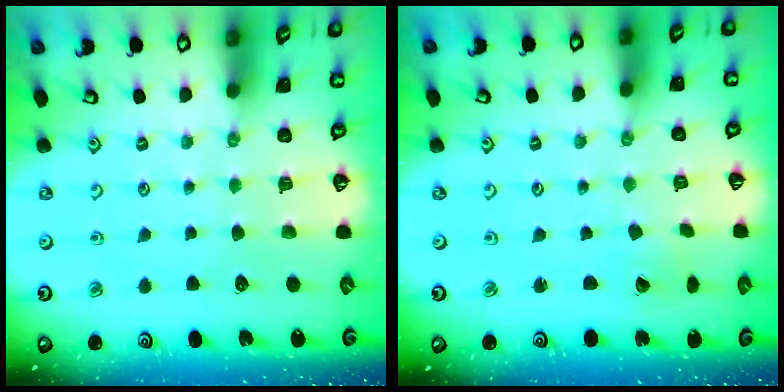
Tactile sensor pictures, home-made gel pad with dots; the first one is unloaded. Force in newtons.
{"total": 0.0}